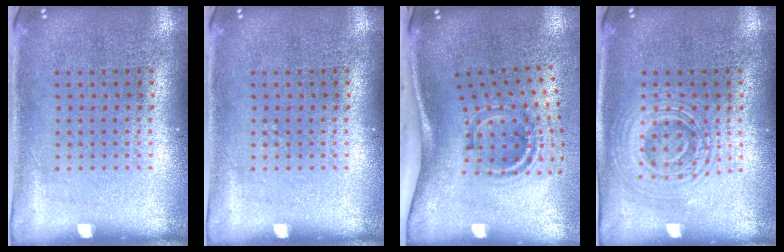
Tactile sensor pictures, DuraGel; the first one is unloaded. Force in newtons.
{"total": 0.0}
{"total": 2.0, "press": 1.2, "slide": 1.7}
{"total": 2.6, "press": 2.5, "slide": 0.5}